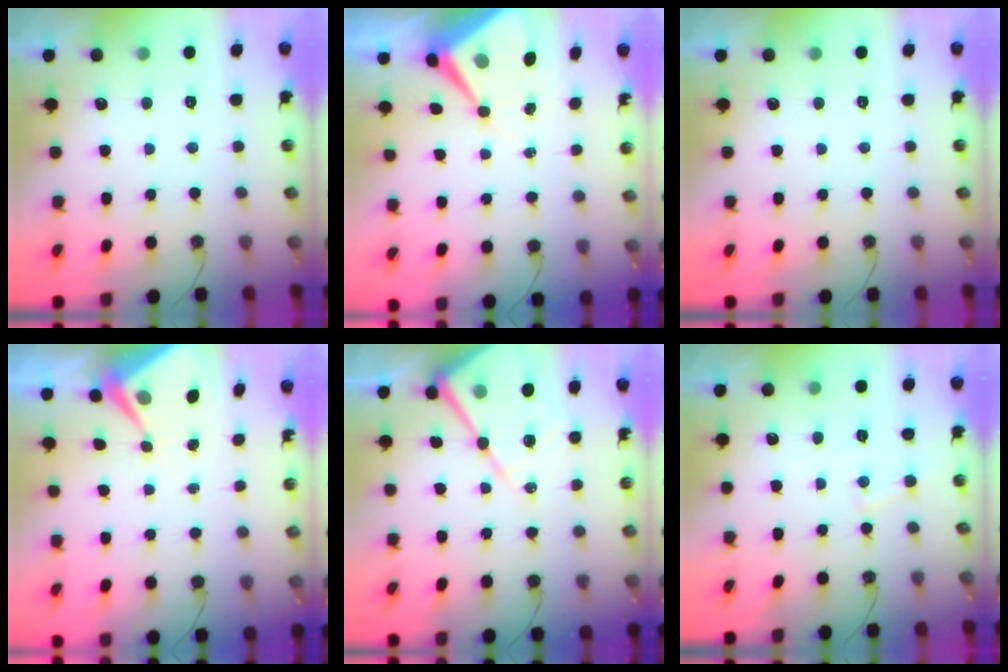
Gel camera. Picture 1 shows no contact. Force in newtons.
{"total": 9.0, "press": 8.9, "slide": 0.8}
{"total": 0.0}
{"total": 5.7, "press": 5.7, "slide": 0.5}
{"total": 15.8, "press": 15.7, "slide": 1.5}
{"total": 5.0, "press": 5.0, "slide": 0.7}